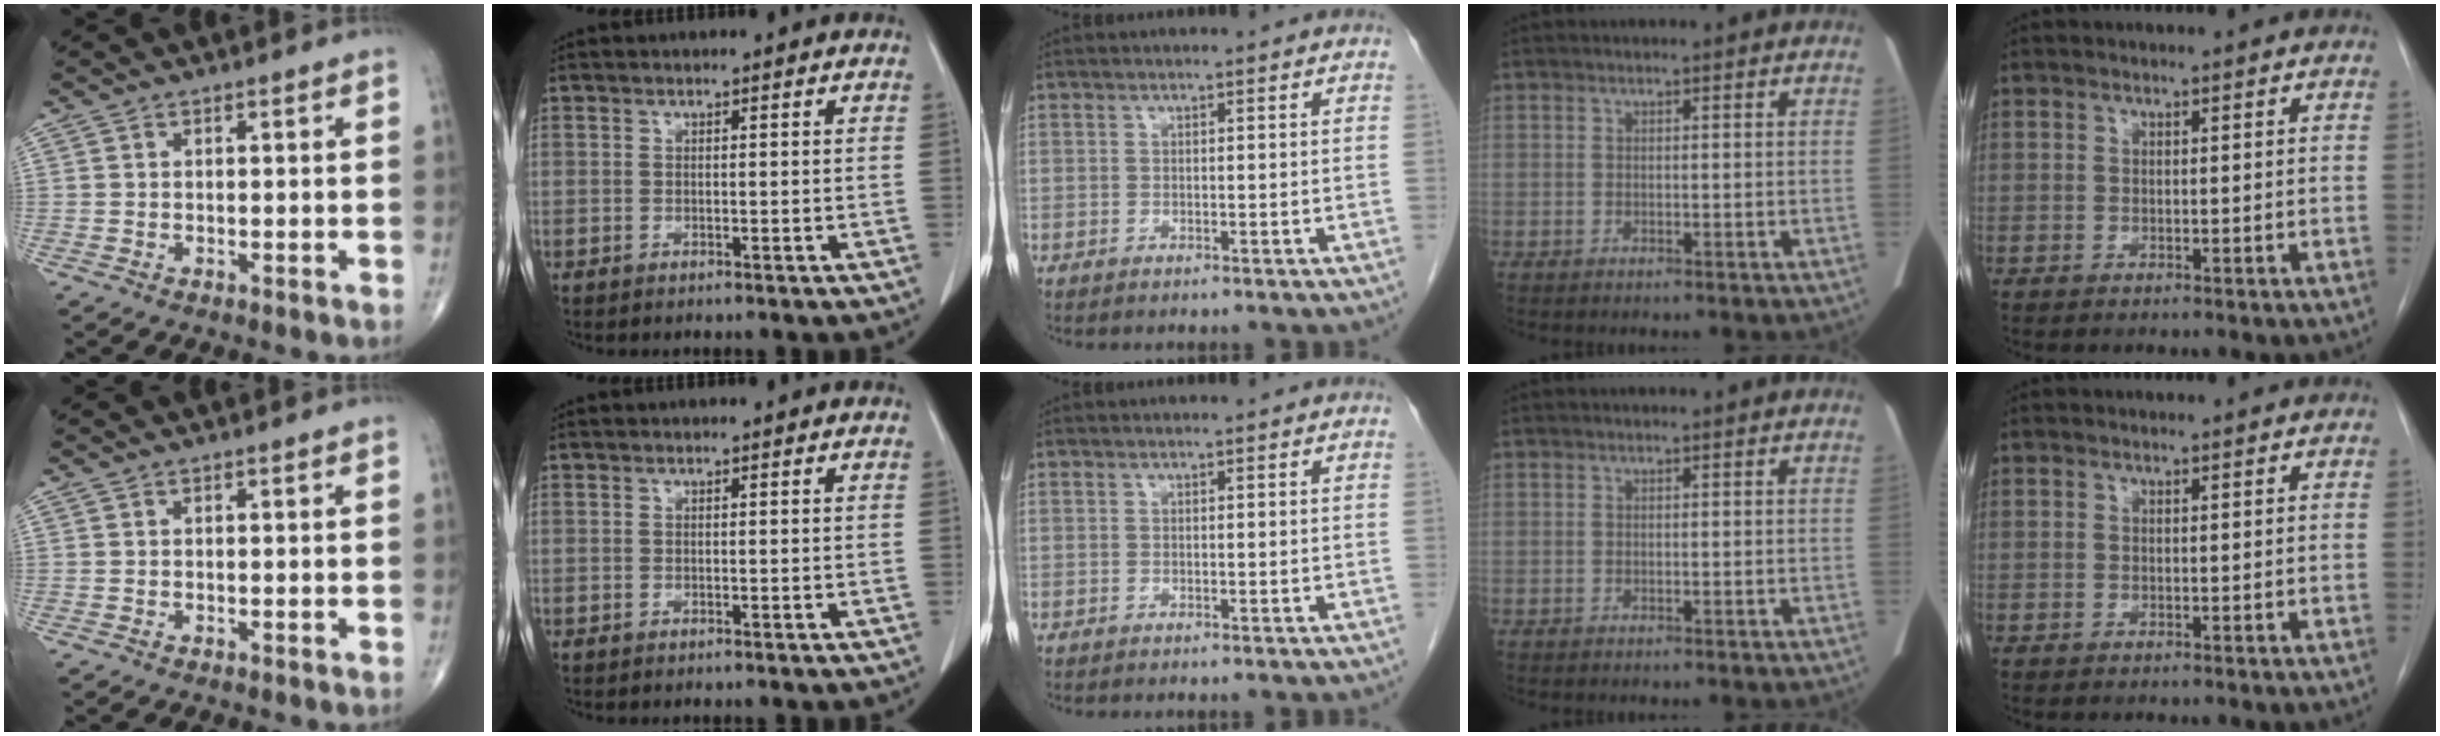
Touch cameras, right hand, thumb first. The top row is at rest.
{}